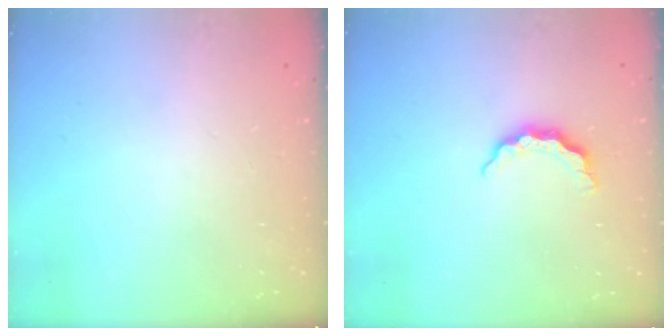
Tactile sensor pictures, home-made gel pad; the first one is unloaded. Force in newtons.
{"total": 5.3, "press": 5.2, "slide": 0.8}